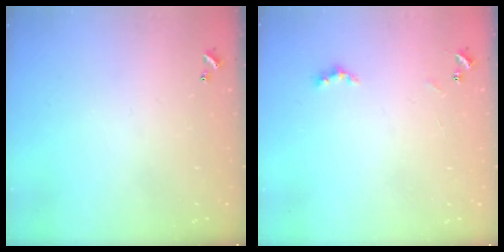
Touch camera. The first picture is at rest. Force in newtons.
{"total": 2.6, "press": 2.5, "slide": 0.6}